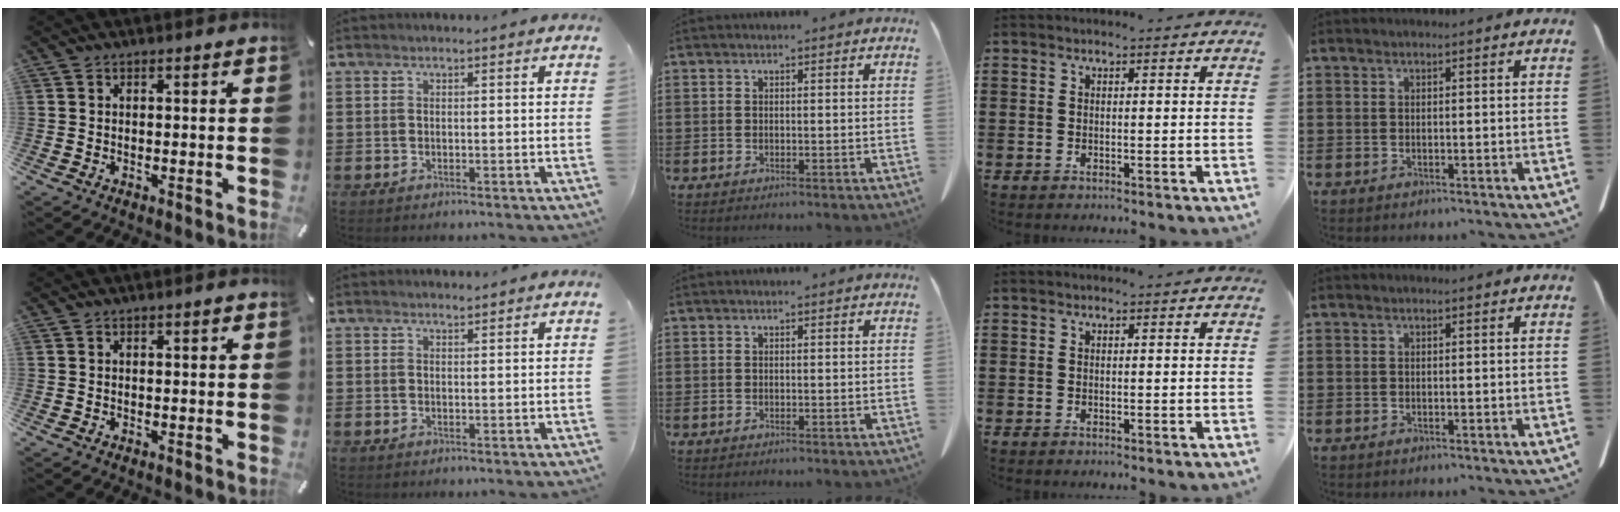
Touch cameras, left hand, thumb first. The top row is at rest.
{"thumb": {"total": 0.7, "force": [0.2, 0.2, 0.7], "torque": [-0.013, 0.003, 0.002]}, "index": {"total": 0.8, "force": [0.8, 0.1, 0.3], "torque": [-0.006, 0.000, 0.015]}}